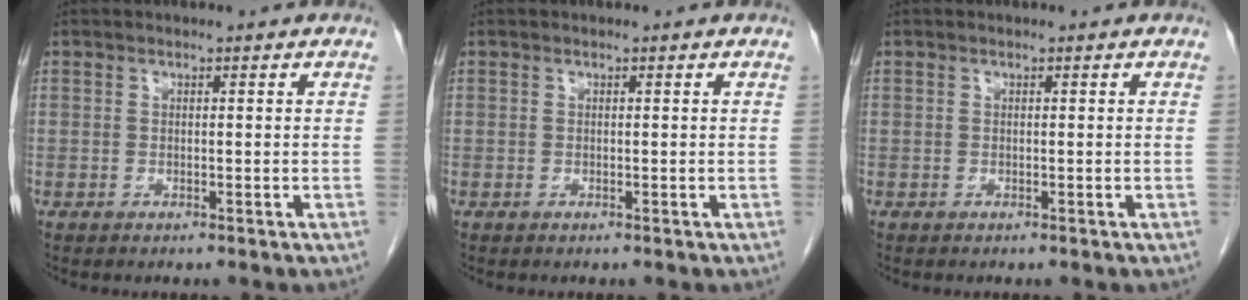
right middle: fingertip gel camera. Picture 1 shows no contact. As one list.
[{"total": 0.0}, {"total": 0.0}]